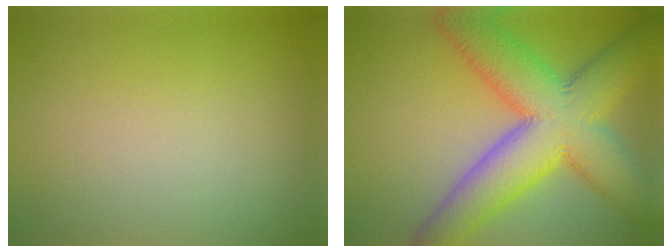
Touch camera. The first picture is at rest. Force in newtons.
{"total": 12.1, "press": 12.1, "slide": 0.5}